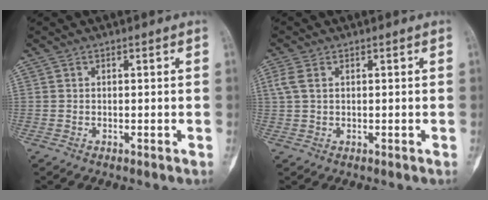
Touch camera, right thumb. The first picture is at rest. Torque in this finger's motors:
{"motor_torque": [-0.44, -0.12, 0.42, 0.00, -0.07]}